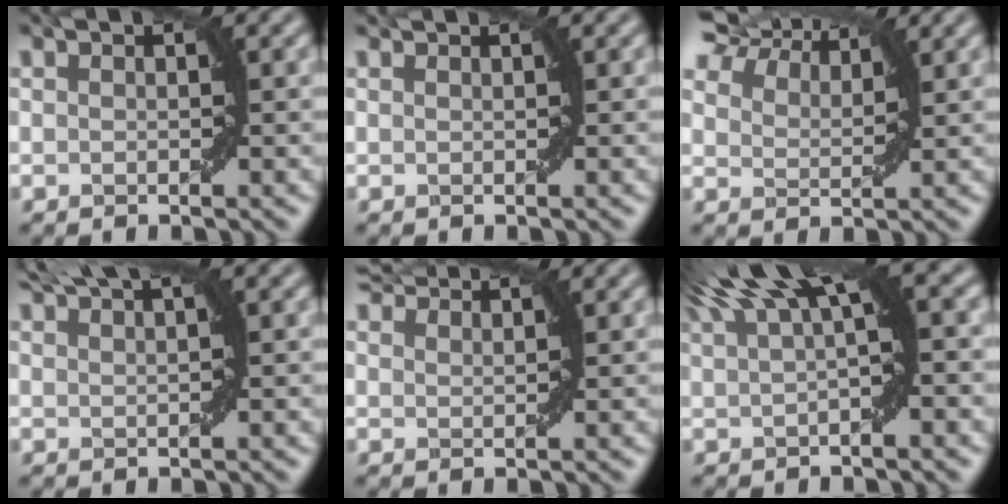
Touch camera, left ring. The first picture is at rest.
{"total": 0.8, "force": [0.8, 0.0, 0.2], "torque": [-0.005, -0.002, 0.008]}
{"total": 8.3, "force": [7.4, 2.3, 2.8], "torque": [-0.075, 0.008, 0.122]}
{"total": 3.8, "force": [3.1, 0.4, 2.1], "torque": [-0.027, 0.012, 0.046]}
{"total": 5.3, "force": [5.0, 0.5, 1.5], "torque": [-0.032, 0.014, 0.070]}
{"total": 7.2, "force": [3.5, 1.8, 6.0], "torque": [-0.090, 0.026, 0.060]}